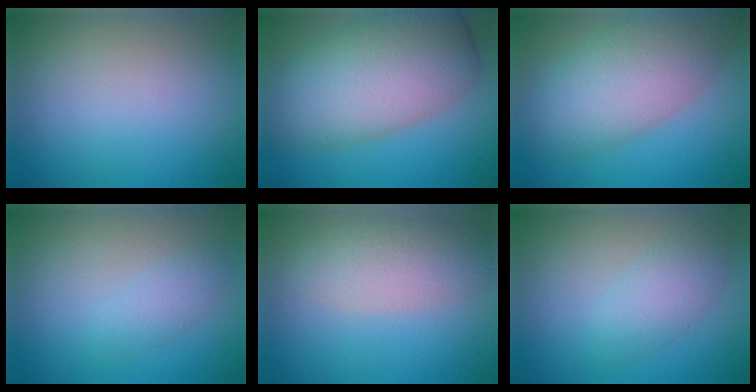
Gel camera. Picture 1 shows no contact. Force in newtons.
{"total": 10.5, "press": 10.5, "slide": 0.1}
{"total": 8.1, "press": 8.1, "slide": 0.6}
{"total": 1.5, "press": 1.5, "slide": 0.0}
{"total": 4.1, "press": 4.1, "slide": 0.2}
{"total": 2.8, "press": 2.8, "slide": 0.1}